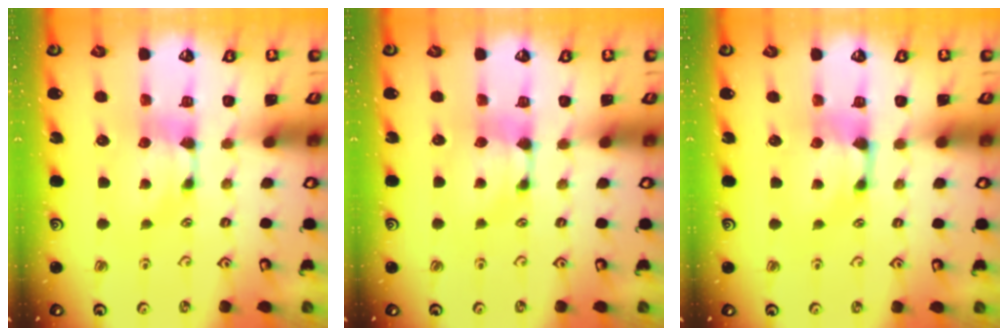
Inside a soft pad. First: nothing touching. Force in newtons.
{"total": 1.1, "press": 0.4, "slide": 1.1}
{"total": 1.0, "press": 0.4, "slide": 1.0}